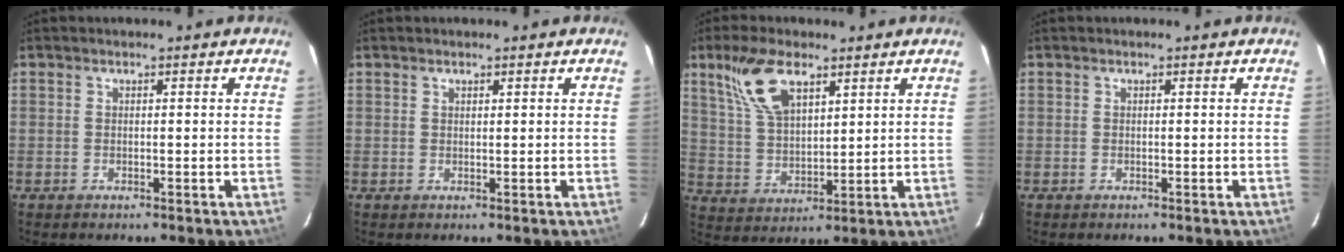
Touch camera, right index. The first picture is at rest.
{"total": 0.5, "force": [0.5, 0.2, 0.1], "torque": [-0.002, 0.002, 0.009]}
{"total": 10.9, "force": [6.2, 4.9, 7.4], "torque": [-0.146, 0.016, 0.130]}
{"total": 0.0}